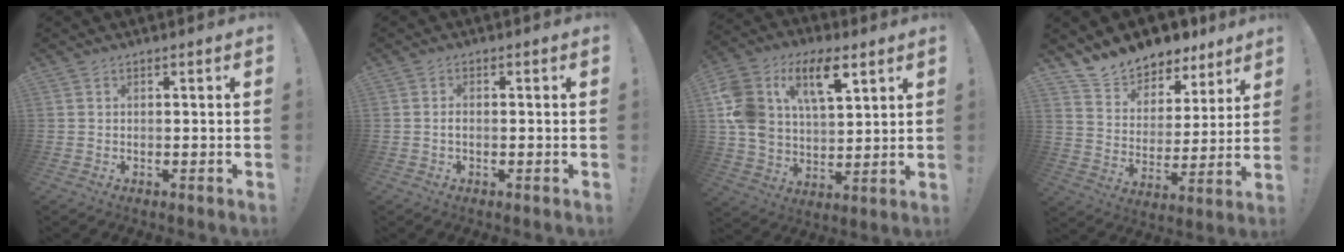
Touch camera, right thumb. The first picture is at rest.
{"total": 1.5, "force": [-0.6, 0.6, 1.2], "torque": [-0.027, 0.007, -0.011]}
{"total": 17.5, "force": [8.4, 10.7, 11.0], "torque": [-0.217, -0.033, 0.151]}
{"total": 10.3, "force": [9.5, 3.9, 0.5], "torque": [-0.031, -0.088, 0.174]}